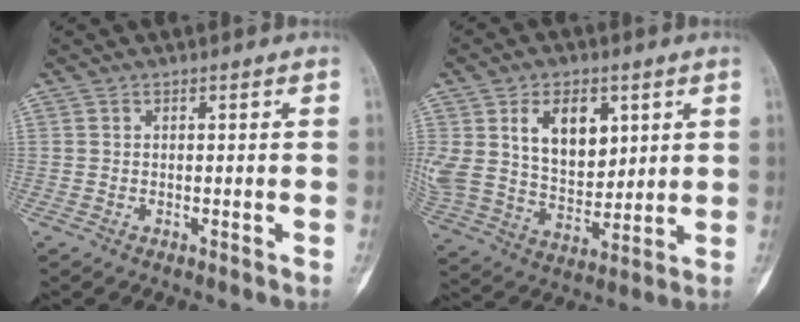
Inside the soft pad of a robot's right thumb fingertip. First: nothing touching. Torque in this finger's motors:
{"motor_torque": [0.62, 2.41, 1.42, 0.57, 0.57]}